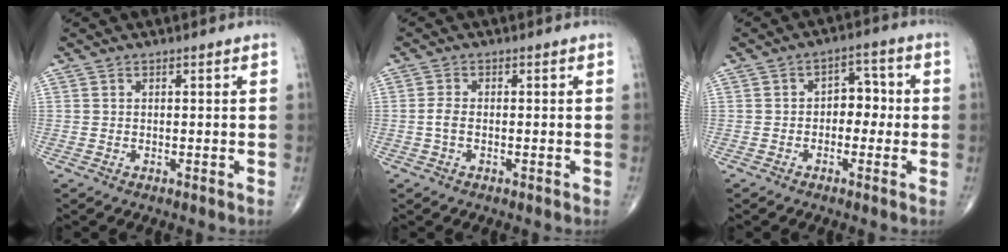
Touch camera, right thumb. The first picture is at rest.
{"total": 1.9, "force": [-0.4, 1.0, 1.5], "torque": [-0.036, 0.004, -0.011]}
{"total": 5.2, "force": [-0.5, 3.7, 3.6], "torque": [-0.021, 0.022, -0.018]}